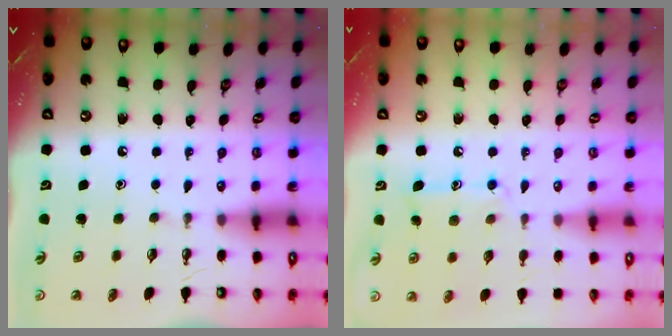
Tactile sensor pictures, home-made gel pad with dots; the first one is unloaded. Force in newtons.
{"total": 10.3, "press": 10.3, "slide": 0.9}